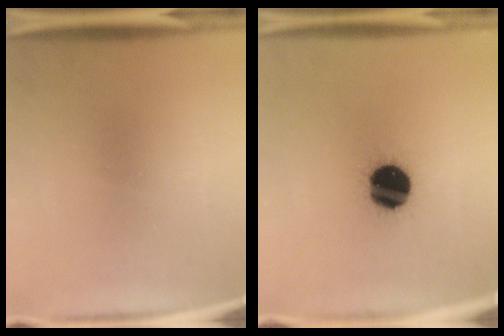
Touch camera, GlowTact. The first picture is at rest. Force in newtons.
{"total": 16.0}